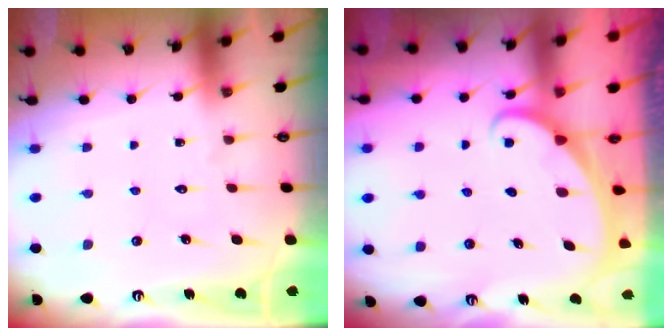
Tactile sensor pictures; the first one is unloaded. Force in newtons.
{"total": 1.9, "press": 1.9, "slide": 0.1}